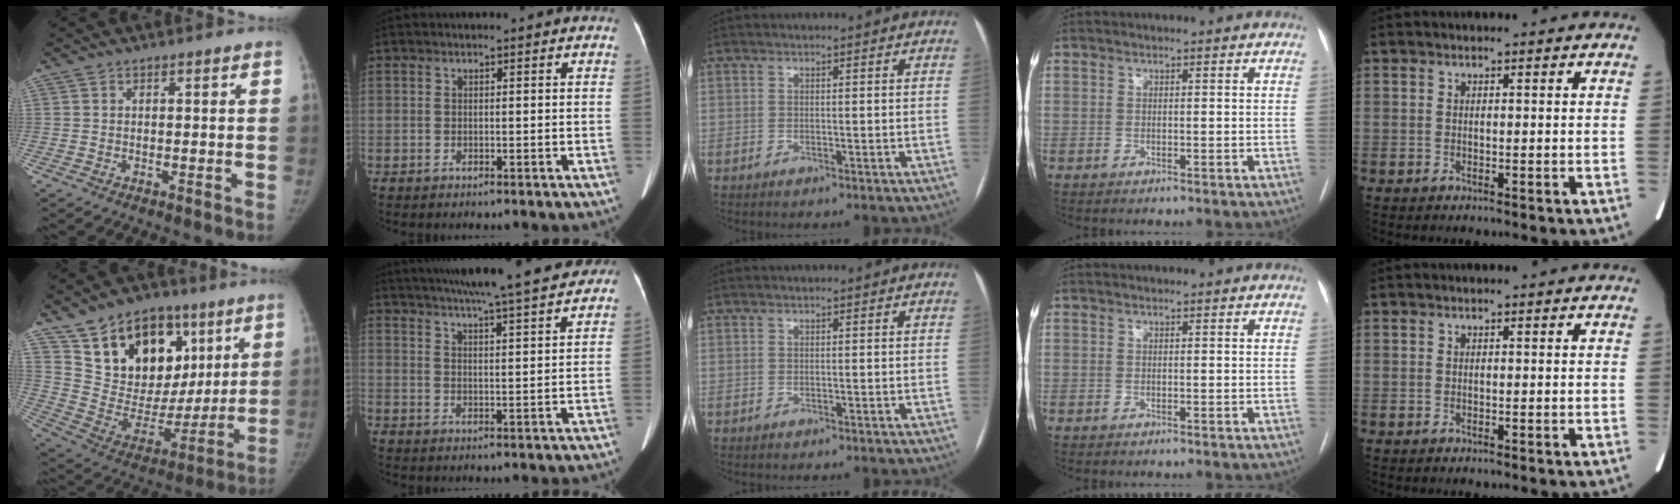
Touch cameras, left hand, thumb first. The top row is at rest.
{"thumb": {"total": 23.7, "force": [11.4, 16.0, 13.2], "torque": [-0.163, -0.016, 0.206]}, "index": {"total": 19.0, "force": [16.6, 1.4, 9.1], "torque": [-0.150, 0.021, 0.224]}}